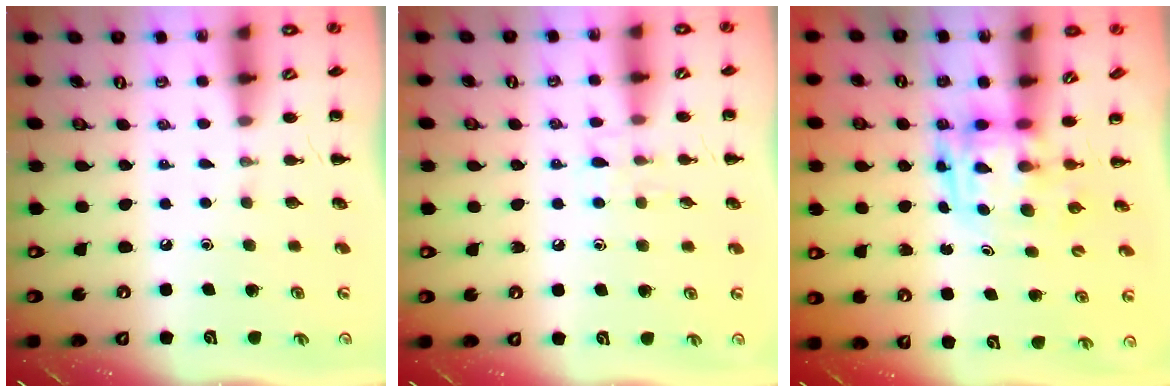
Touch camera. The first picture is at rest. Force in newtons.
{"total": 6.3, "press": 5.9, "slide": 2.3}
{"total": 3.7, "press": 3.6, "slide": 0.7}